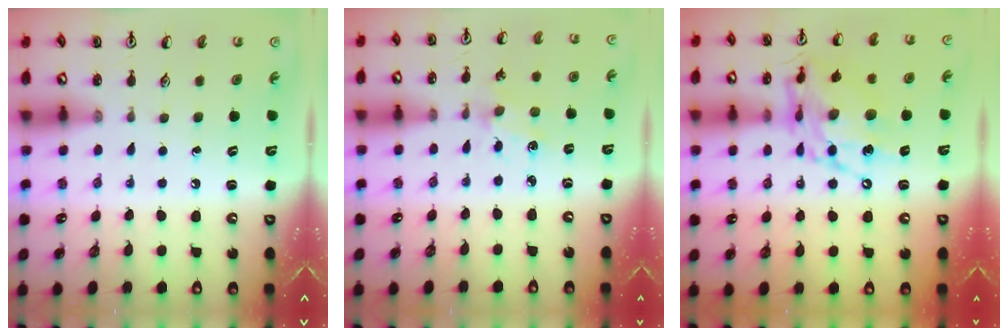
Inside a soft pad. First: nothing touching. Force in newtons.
{"total": 2.3, "press": 2.3, "slide": 0.4}
{"total": 15.0, "press": 14.9, "slide": 1.3}